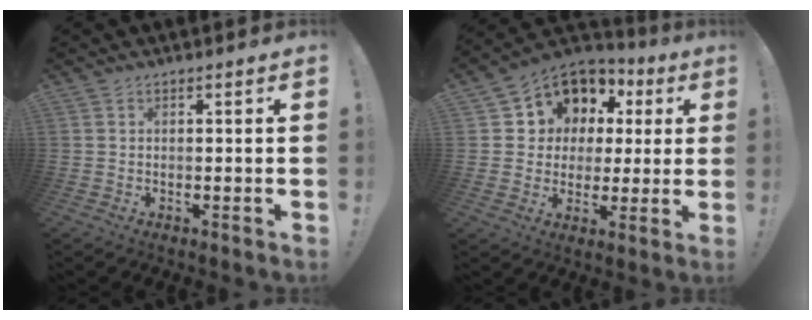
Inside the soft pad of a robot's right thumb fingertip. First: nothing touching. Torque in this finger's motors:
{"motor_torque": [0.51, 2.08, -0.03, 0.09, 0.32]}